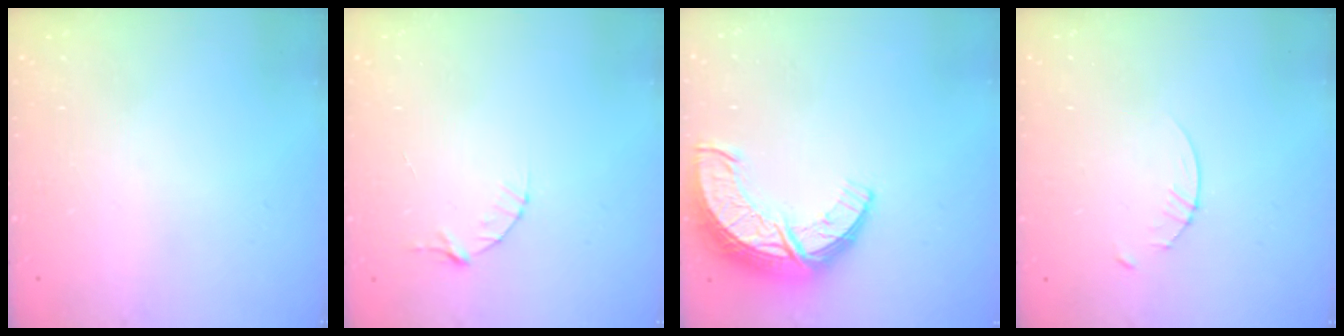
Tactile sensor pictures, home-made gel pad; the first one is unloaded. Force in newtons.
{"total": 4.1, "press": 4.1, "slide": 0.4}
{"total": 11.9, "press": 11.9, "slide": 0.8}
{"total": 2.9, "press": 2.9, "slide": 0.4}